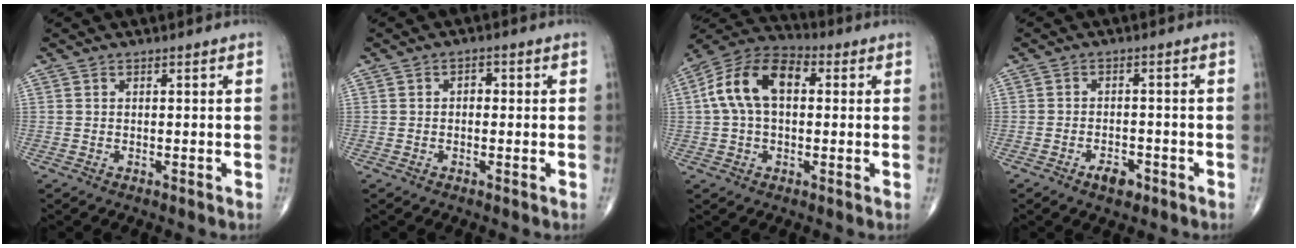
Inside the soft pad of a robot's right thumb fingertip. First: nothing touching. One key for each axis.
{"total": 1.8, "fx": 0.0, "fy": 1.3, "fz": 1.3, "tx": -0.011, "ty": 0.007, "tz": -0.004}
{"total": 13.4, "fx": 2.0, "fy": 8.1, "fz": 10.4, "tx": -0.196, "ty": 0.035, "tz": 0.026}
{"total": 3.7, "fx": -2.2, "fy": 1.9, "fz": 2.2, "tx": -0.027, "ty": 0.010, "tz": -0.034}